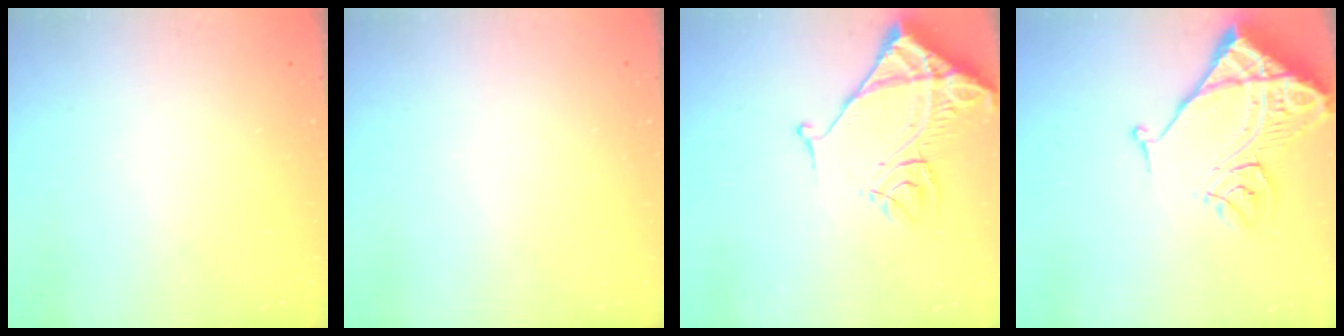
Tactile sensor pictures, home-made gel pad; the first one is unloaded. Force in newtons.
{"total": 0.0}
{"total": 12.4, "press": 12.3, "slide": 1.6}
{"total": 15.0, "press": 14.9, "slide": 1.9}